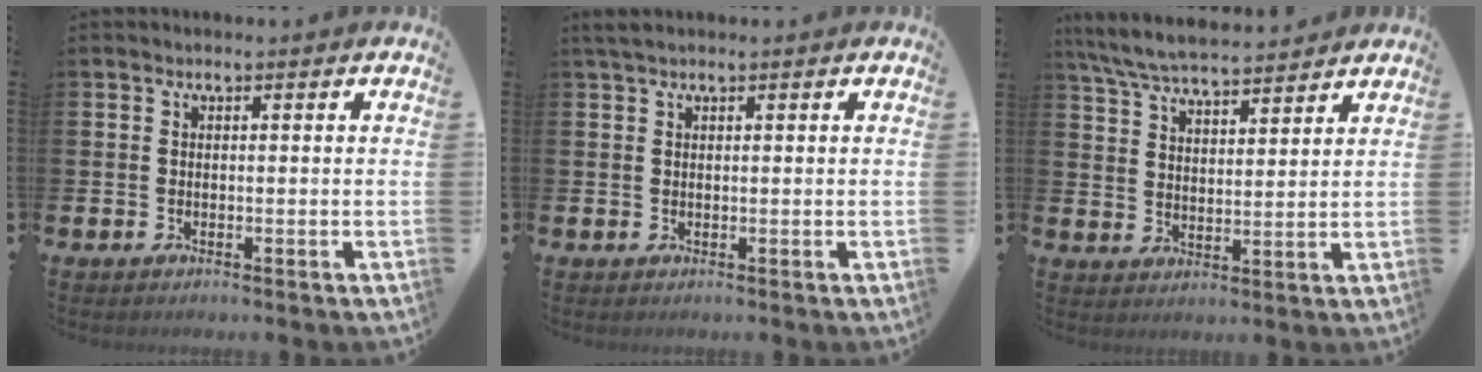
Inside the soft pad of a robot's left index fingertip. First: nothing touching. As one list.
[{"total": 1.4, "force": [1.1, 0.2, 0.8], "torque": [-0.019, 0.005, 0.021]}, {"total": 6.8, "force": [6.6, 0.9, 1.6], "torque": [-0.057, -0.031, 0.120]}]